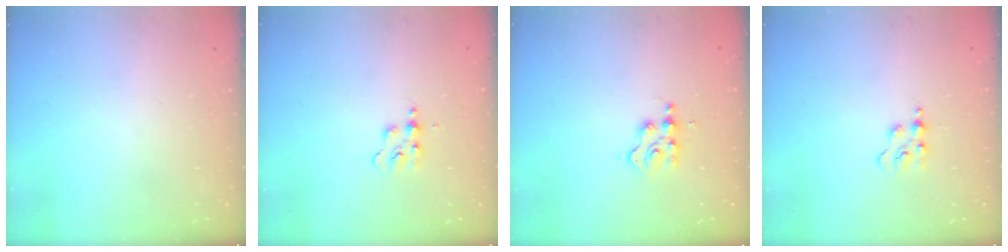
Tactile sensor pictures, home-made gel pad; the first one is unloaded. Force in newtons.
{"total": 3.7, "press": 3.7, "slide": 0.5}
{"total": 2.3, "press": 2.3, "slide": 0.3}
{"total": 2.9, "press": 2.9, "slide": 0.4}